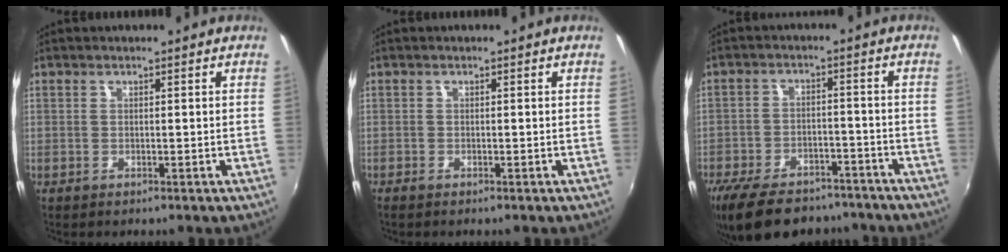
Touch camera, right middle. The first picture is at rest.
{"total": 0.5, "force": [-0.5, 0.0, 0.2], "torque": [-0.003, -0.003, -0.012]}
{"total": 18.6, "force": [-14.6, 7.9, 8.3], "torque": [-0.189, -0.012, -0.215]}